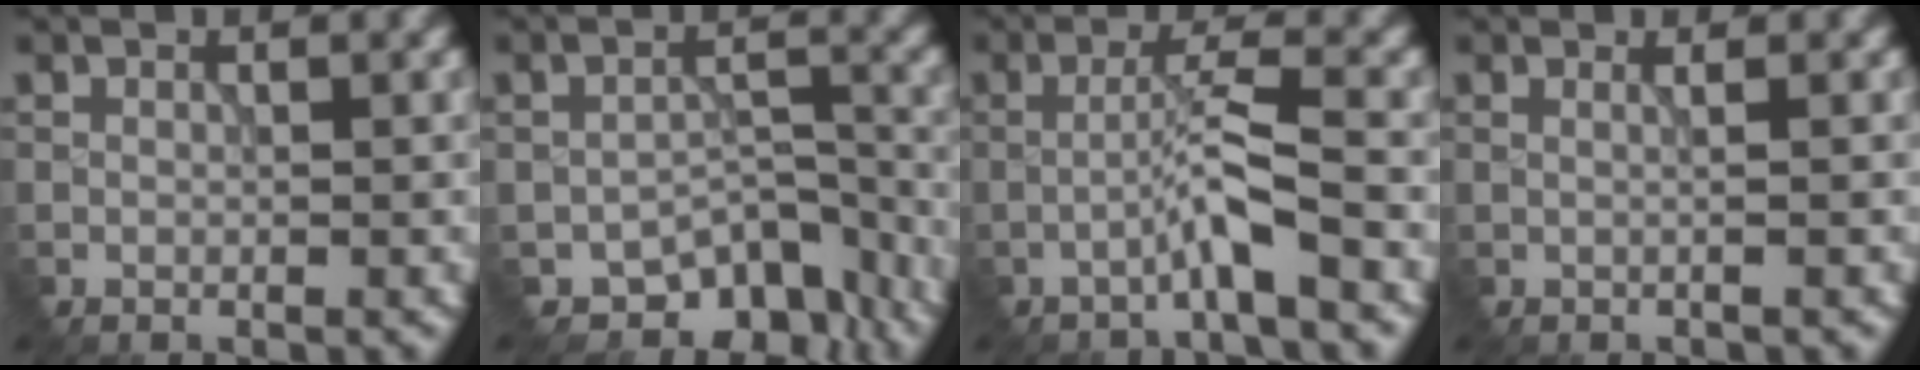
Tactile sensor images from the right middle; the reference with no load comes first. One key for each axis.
{"total": 5.9, "fx": -4.3, "fy": 3.4, "fz": 2.3, "tx": -0.017, "ty": -0.015, "tz": -0.058}
{"total": 3.3, "fx": -1.5, "fy": -0.1, "fz": 3.0, "tx": -0.057, "ty": 0.016, "tz": -0.038}
{"total": 1.6, "fx": 0.3, "fy": 0.8, "fz": 1.4, "tx": -0.011, "ty": 0.003, "tz": -0.016}